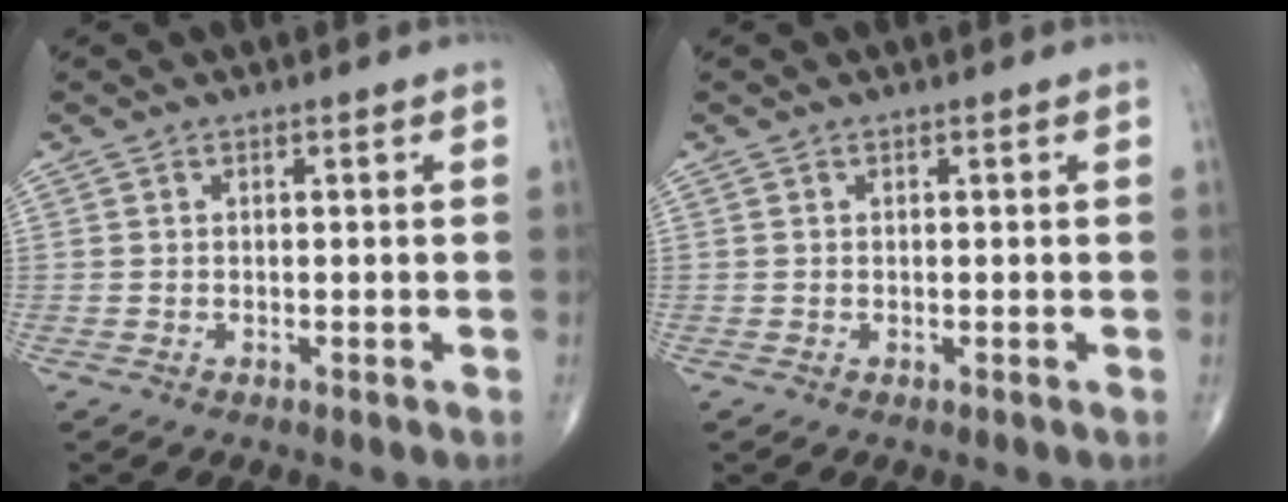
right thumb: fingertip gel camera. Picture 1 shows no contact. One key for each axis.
{"total": 0.0}